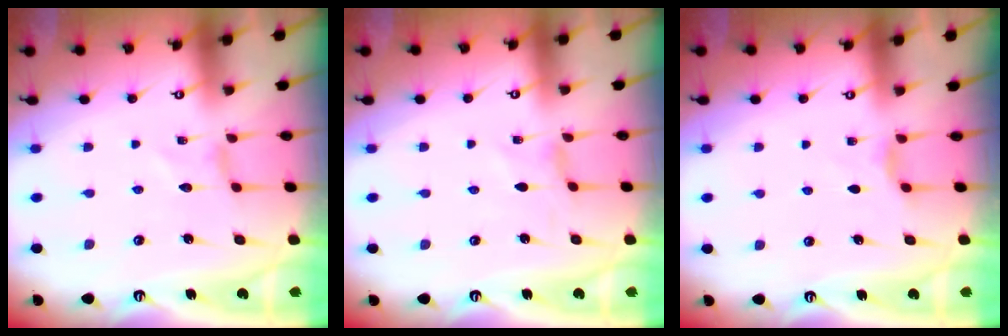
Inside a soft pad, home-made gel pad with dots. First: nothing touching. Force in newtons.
{"total": 0.0}
{"total": 2.6, "press": 2.6, "slide": 0.4}